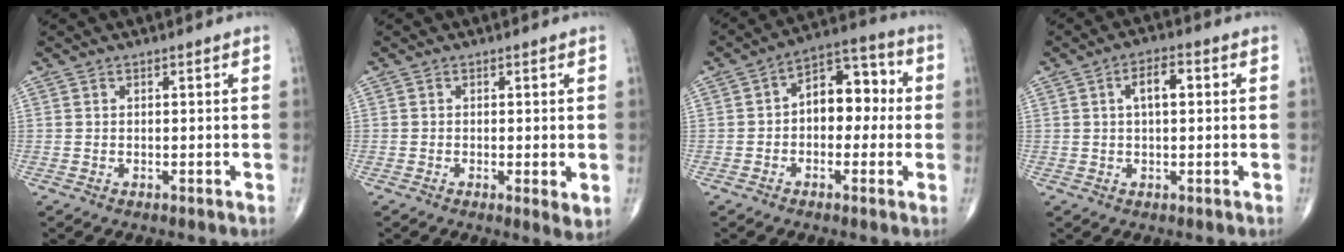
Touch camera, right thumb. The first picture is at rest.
{"total": 2.6, "force": [-0.3, 0.7, 2.5], "torque": [-0.046, -0.012, -0.011]}
{"total": 10.4, "force": [0.2, 6.8, 7.9], "torque": [-0.080, 0.037, -0.011]}
{"total": 5.0, "force": [1.1, 2.3, 4.4], "torque": [-0.068, 0.009, 0.014]}